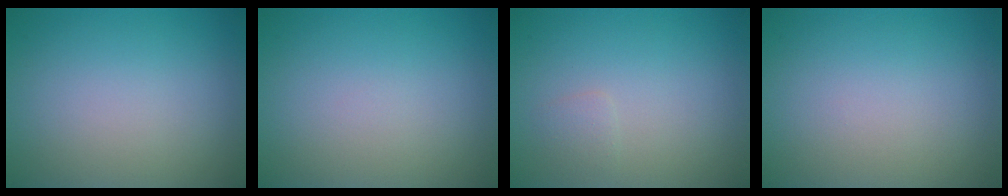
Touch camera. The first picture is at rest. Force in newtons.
{"total": 0.0}
{"total": 0.8, "press": 0.8, "slide": 0.1}
{"total": 0.0}